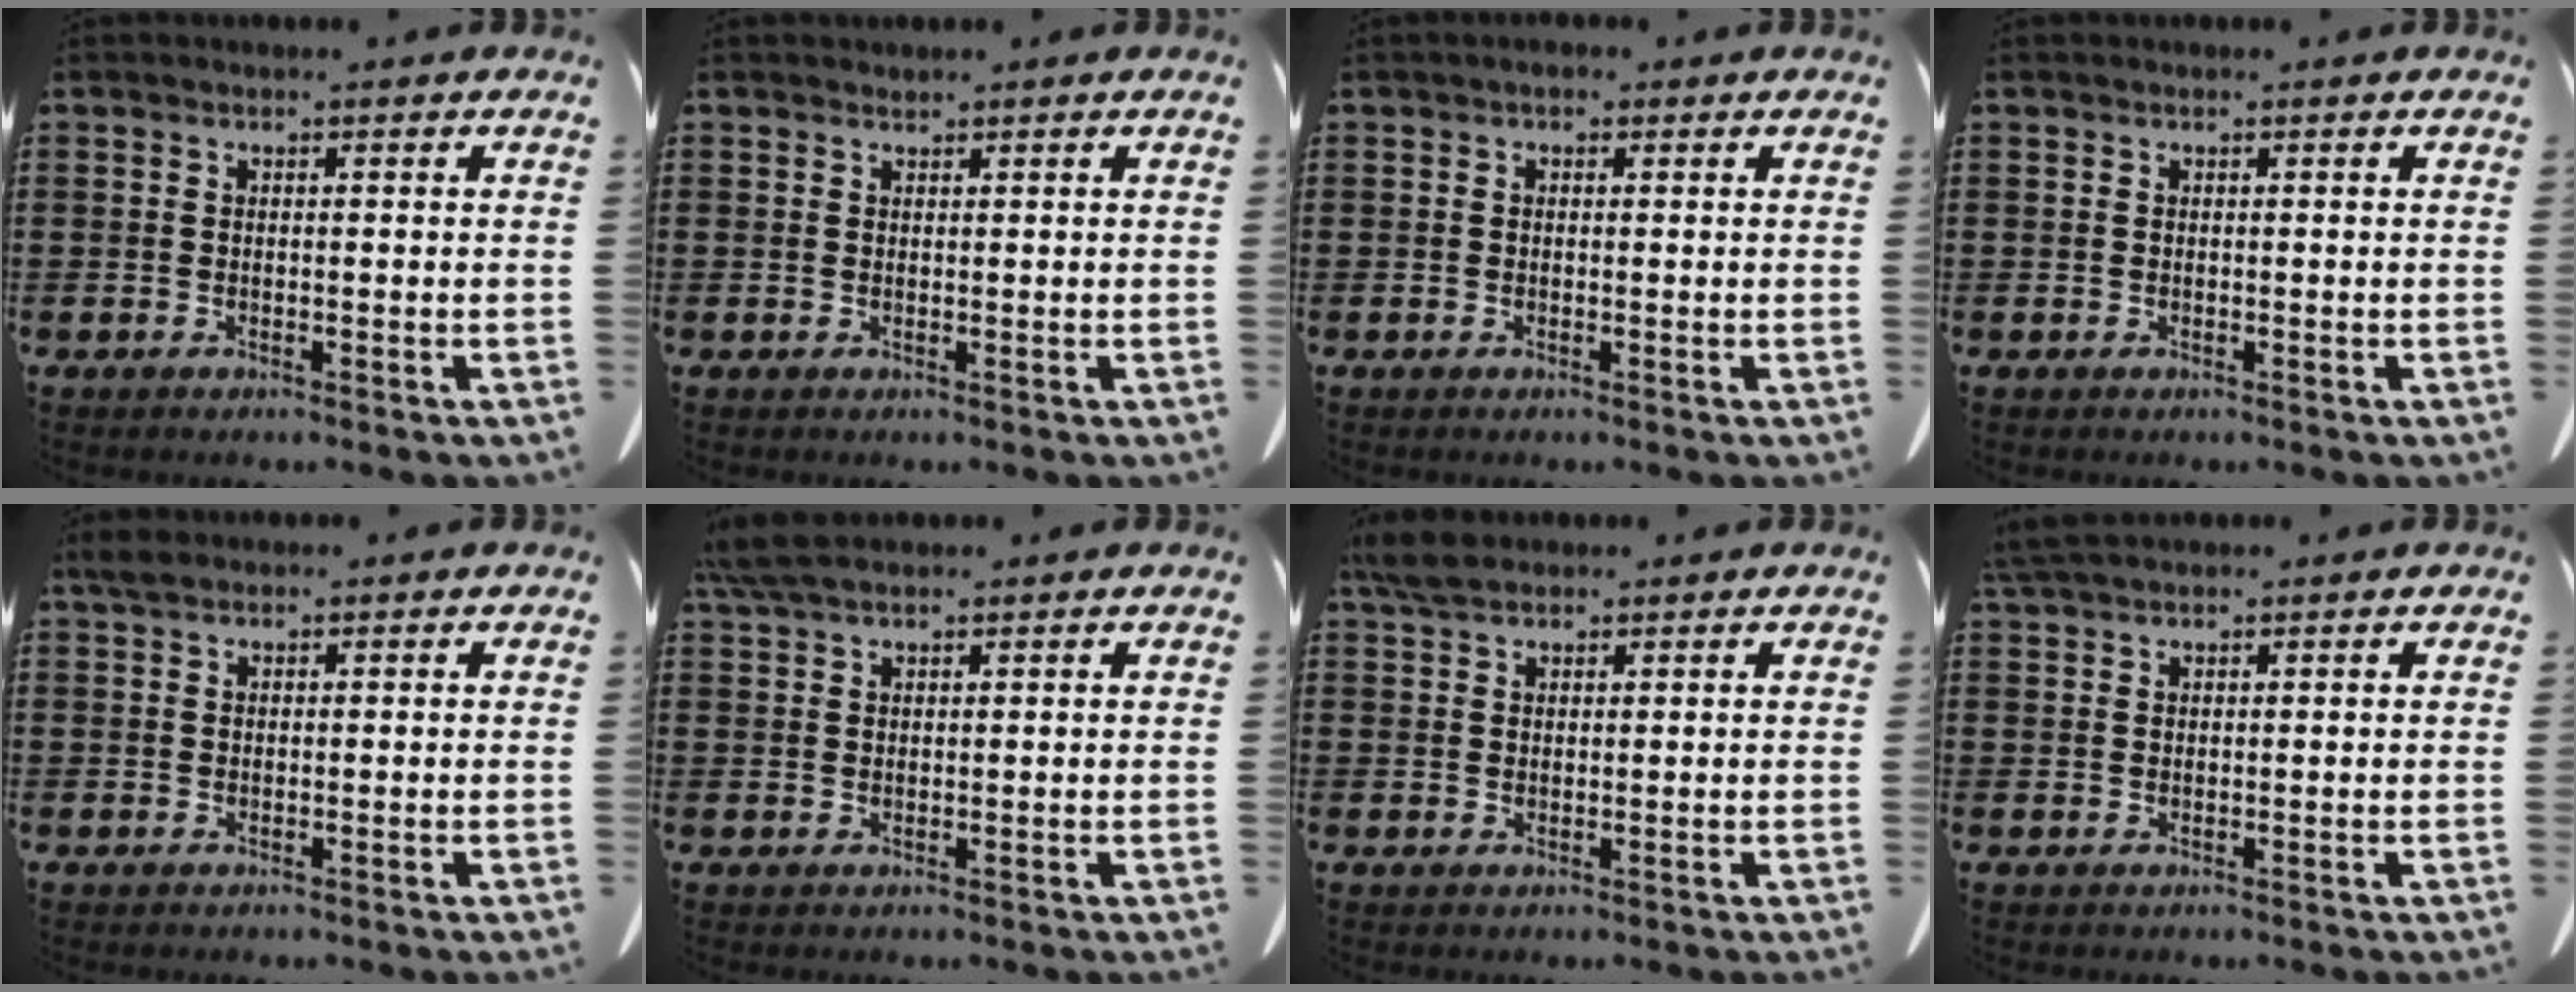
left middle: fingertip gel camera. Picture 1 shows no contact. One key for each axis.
{"total": 0.7, "fx": 0.6, "fy": 0.2, "fz": -0.1, "tx": -0.001, "ty": -0.001, "tz": 0.014}
{"total": 0.8, "fx": 0.1, "fy": 0.6, "fz": 0.5, "tx": -0.012, "ty": 0.005, "tz": 0.001}
{"total": 0.0}
{"total": 1.4, "fx": 1.1, "fy": 0.7, "fz": 0.5, "tx": -0.014, "ty": 0.003, "tz": 0.020}
{"total": 4.3, "fx": 3.4, "fy": 1.1, "fz": 2.4, "tx": -0.056, "ty": 0.000, "tz": 0.066}
{"total": 3.5, "fx": 2.8, "fy": 1.5, "fz": 1.5, "tx": -0.038, "ty": 0.006, "tz": 0.053}
{"total": 2.5, "fx": 2.1, "fy": 0.5, "fz": 1.3, "tx": -0.031, "ty": 0.002, "tz": 0.042}